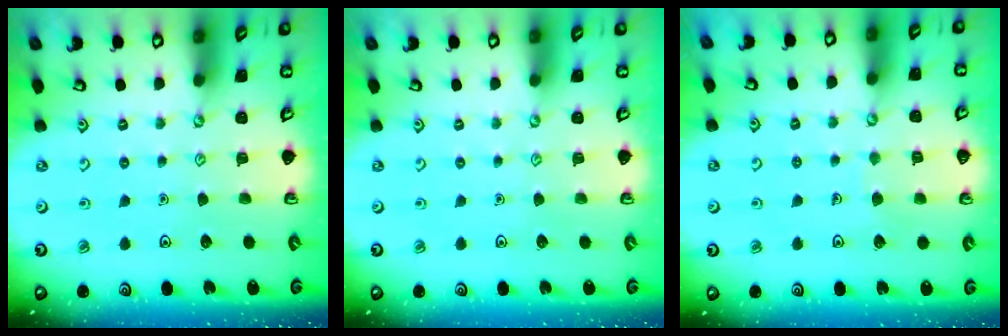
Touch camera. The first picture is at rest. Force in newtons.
{"total": 0.0}
{"total": 3.5, "press": 3.5, "slide": 0.2}